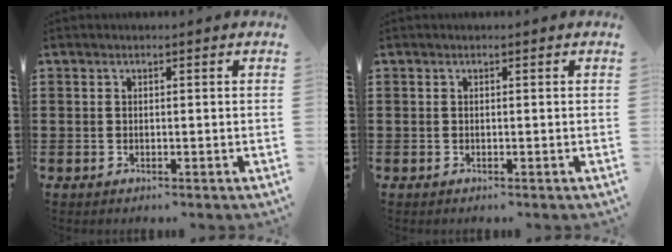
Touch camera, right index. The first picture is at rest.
{"total": 0.0}